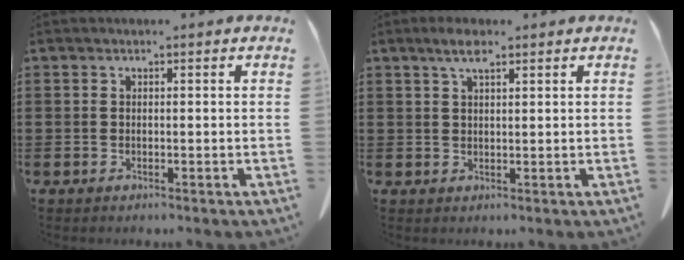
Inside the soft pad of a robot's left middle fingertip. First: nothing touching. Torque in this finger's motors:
{"motor_torque": [0.67, 0.39, 0.06, 0.04]}